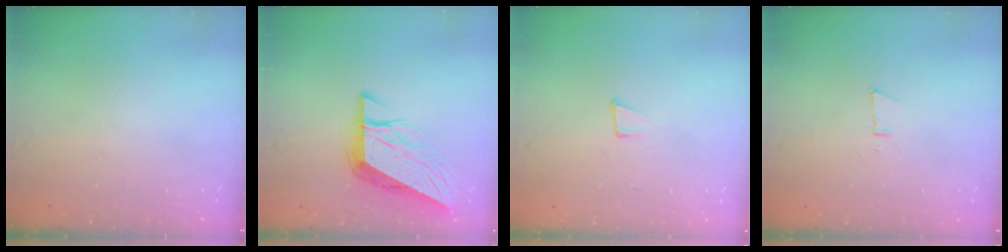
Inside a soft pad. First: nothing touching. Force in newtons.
{"total": 9.2, "press": 9.1, "slide": 0.8}
{"total": 4.8, "press": 3.6, "slide": 3.2}
{"total": 3.1, "press": 3.1, "slide": 0.7}